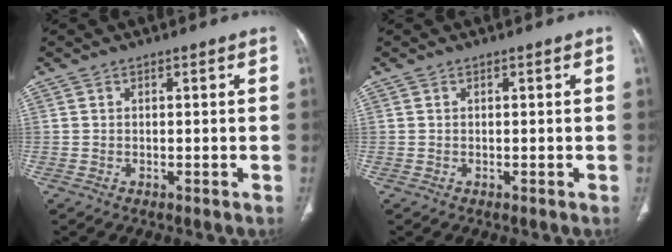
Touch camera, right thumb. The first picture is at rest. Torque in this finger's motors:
{"motor_torque": [-0.22, 0.21, 0.10, 0.10, 0.03]}